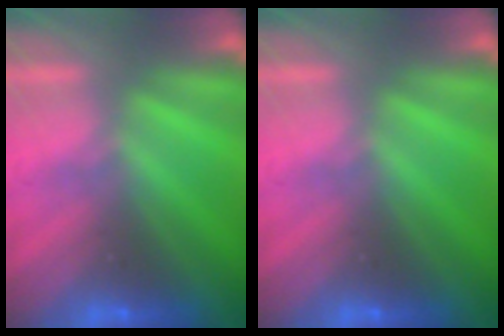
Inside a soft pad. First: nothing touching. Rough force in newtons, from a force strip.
{"total": 0.0}